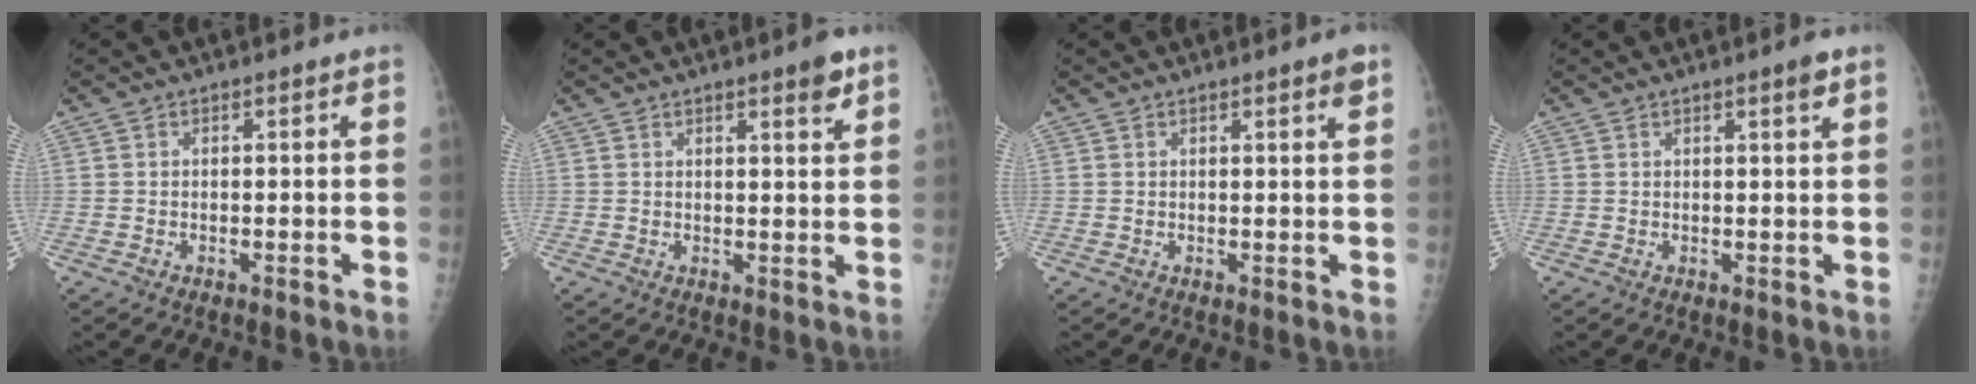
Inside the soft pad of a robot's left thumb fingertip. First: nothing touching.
{"total": 3.8, "force": [2.4, 0.6, 2.9], "torque": [-0.036, -0.014, 0.031]}
{"total": 2.2, "force": [1.3, 0.1, 1.8], "torque": [-0.025, -0.006, 0.016]}
{"total": 2.2, "force": [1.2, 0.1, 1.8], "torque": [-0.028, -0.006, 0.017]}